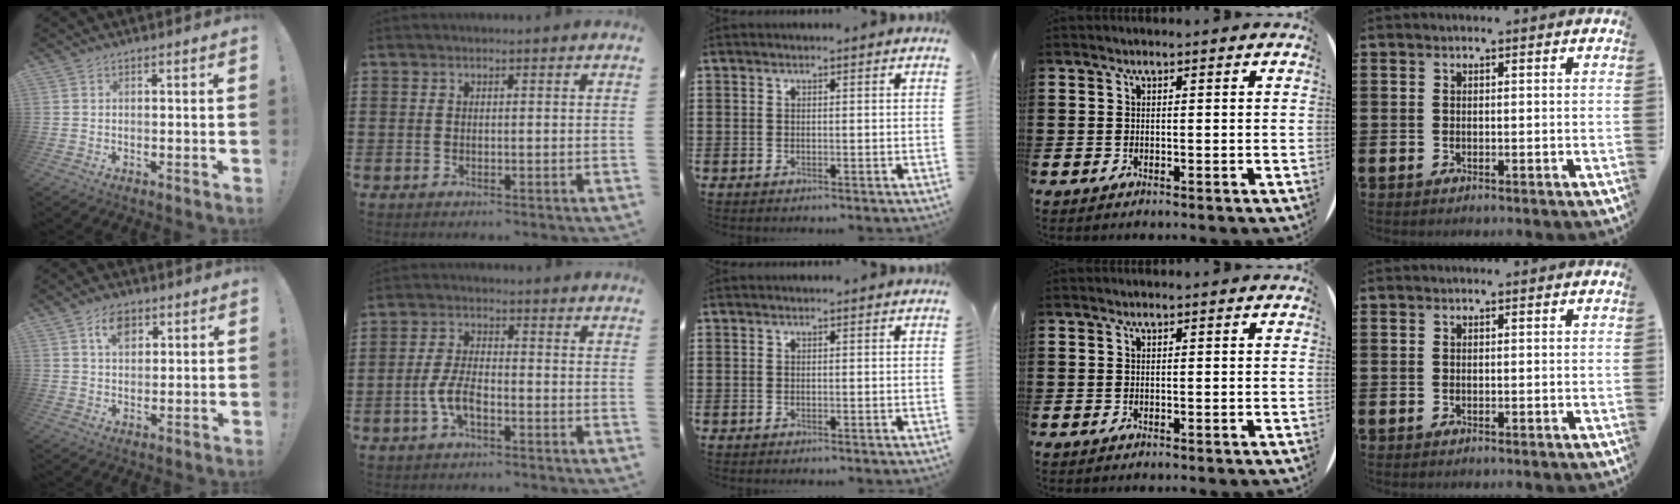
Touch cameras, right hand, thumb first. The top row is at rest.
{"thumb": {"total": 6.7, "force": [3.2, 4.4, 3.9], "torque": [-0.062, 0.001, 0.057]}, "index": {"total": 5.3, "force": [-2.2, 2.1, 4.4], "torque": [-0.109, -0.005, -0.048]}}